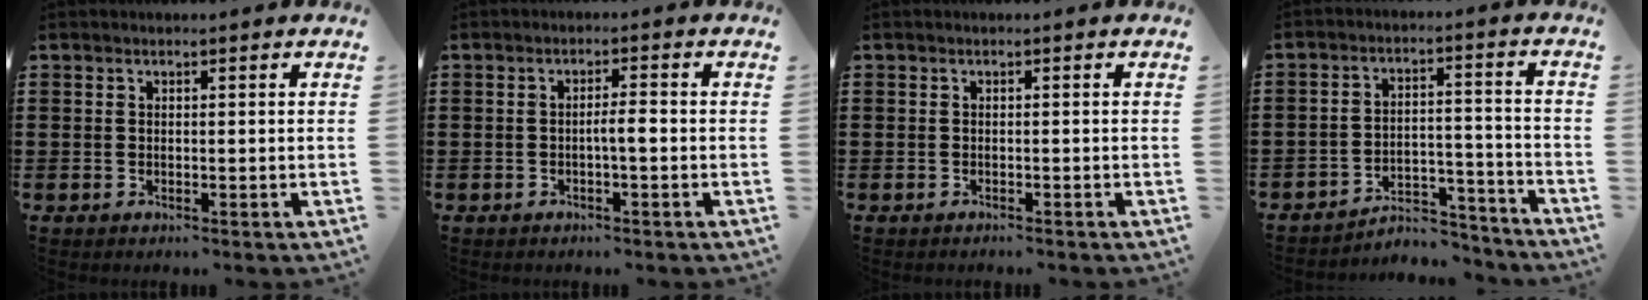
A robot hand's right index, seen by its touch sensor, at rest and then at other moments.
{"total": 2.3, "force": [-0.6, 0.2, 2.2], "torque": [-0.040, 0.001, -0.013]}
{"total": 0.5, "force": [-0.5, 0.0, 0.1], "torque": [-0.004, -0.002, -0.010]}
{"total": 5.4, "force": [-4.9, 1.5, 1.5], "torque": [-0.025, 0.013, -0.097]}